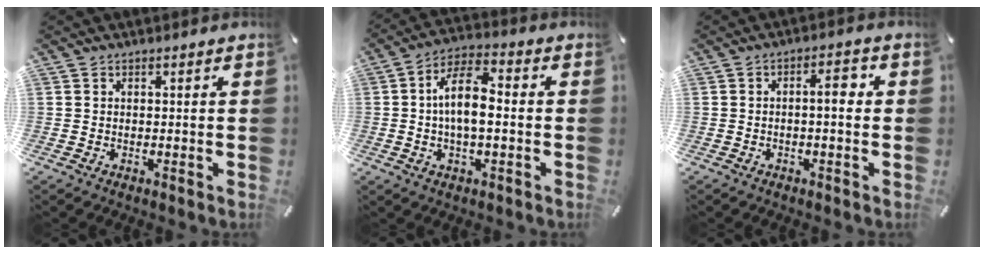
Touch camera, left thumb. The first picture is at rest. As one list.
[{"total": 9.8, "force": [-0.2, 4.2, 8.9], "torque": [-0.169, 0.012, -0.004]}, {"total": 5.2, "force": [0.1, 1.6, 4.9], "torque": [-0.084, 0.012, -0.005]}]